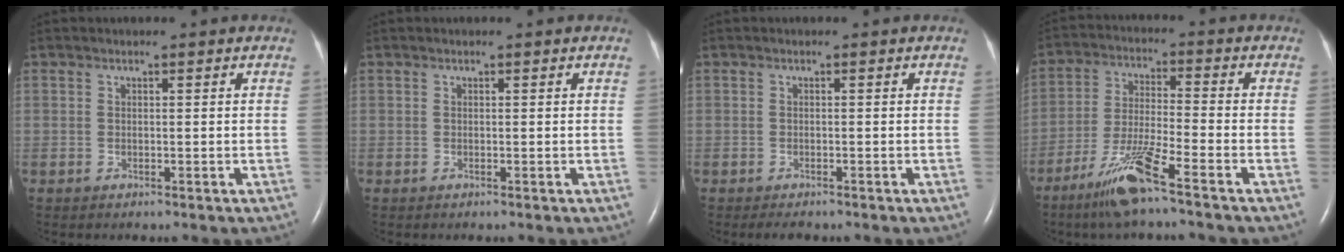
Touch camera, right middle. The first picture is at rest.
{"total": 0.0}
{"total": 1.6, "force": [-1.3, 0.5, 0.8], "torque": [-0.015, -0.004, -0.015]}
{"total": 9.4, "force": [-6.3, -0.3, 6.9], "torque": [-0.142, -0.027, -0.126]}